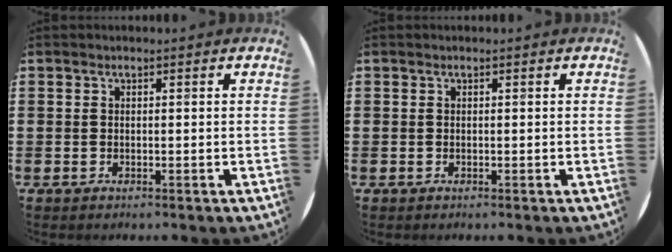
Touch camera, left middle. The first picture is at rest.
{"total": 0.0}